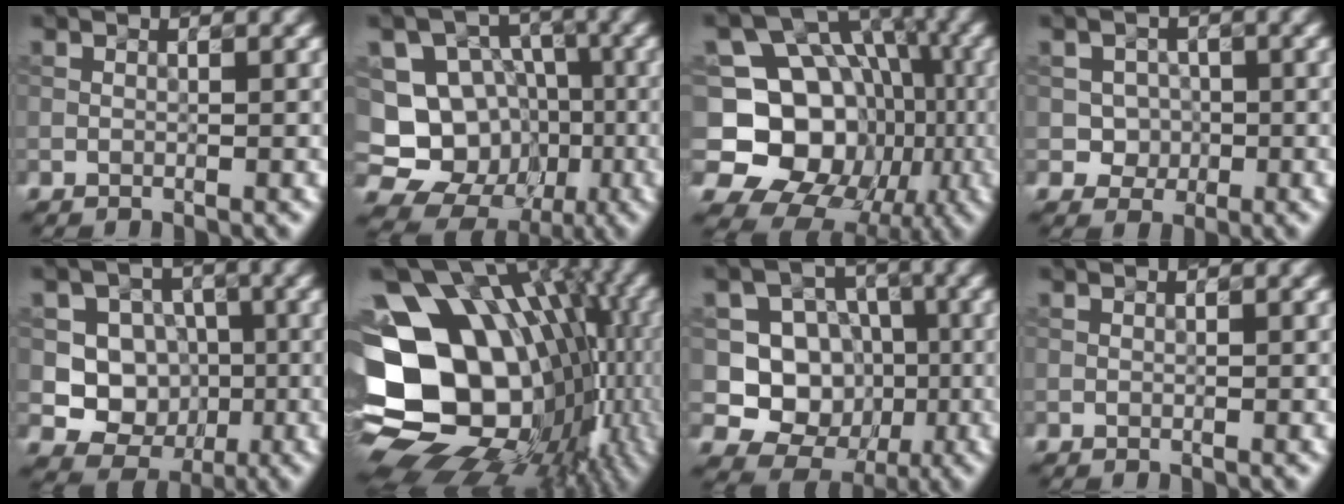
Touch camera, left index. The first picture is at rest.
{"total": 14.7, "force": [-3.8, 13.5, 4.4], "torque": [-0.132, 0.002, -0.045]}
{"total": 14.2, "force": [-2.3, 12.5, 6.5], "torque": [-0.107, 0.001, -0.062]}
{"total": 2.2, "force": [-0.3, 2.1, 0.6], "torque": [0.004, 0.000, -0.011]}
{"total": 7.1, "force": [-0.5, 6.6, 2.4], "torque": [-0.032, 0.013, -0.030]}
{"total": 19.3, "force": [-2.5, 14.8, 12.1], "torque": [-0.190, 0.015, -0.021]}
{"total": 8.1, "force": [-0.7, 7.5, 2.9], "torque": [-0.045, 0.011, -0.036]}
{"total": 0.0}